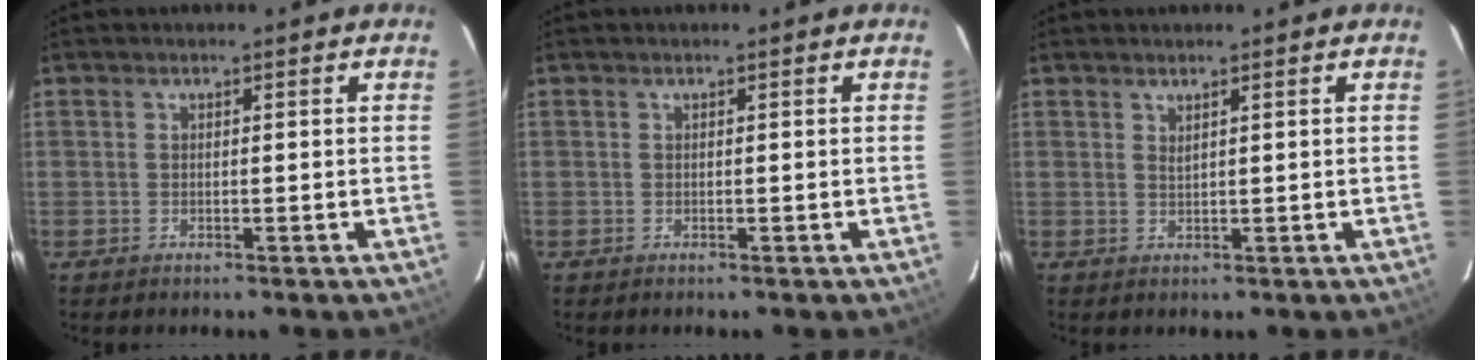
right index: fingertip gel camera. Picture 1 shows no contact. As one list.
[{"total": 0.0}, {"total": 0.9, "force": [0.7, -0.1, 0.6], "torque": [-0.009, 0.001, 0.014]}]